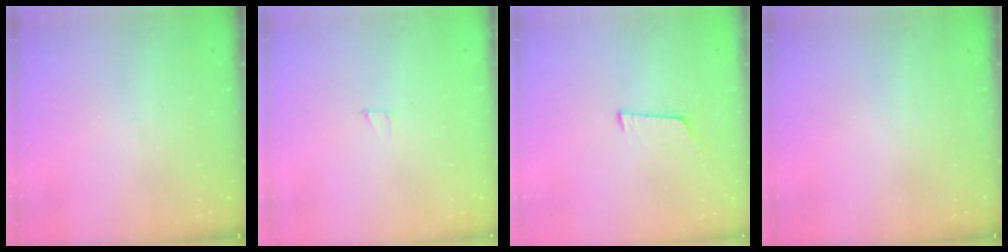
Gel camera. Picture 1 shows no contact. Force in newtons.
{"total": 2.0, "press": 2.0, "slide": 0.0}
{"total": 5.9, "press": 5.6, "slide": 2.0}
{"total": 0.0}